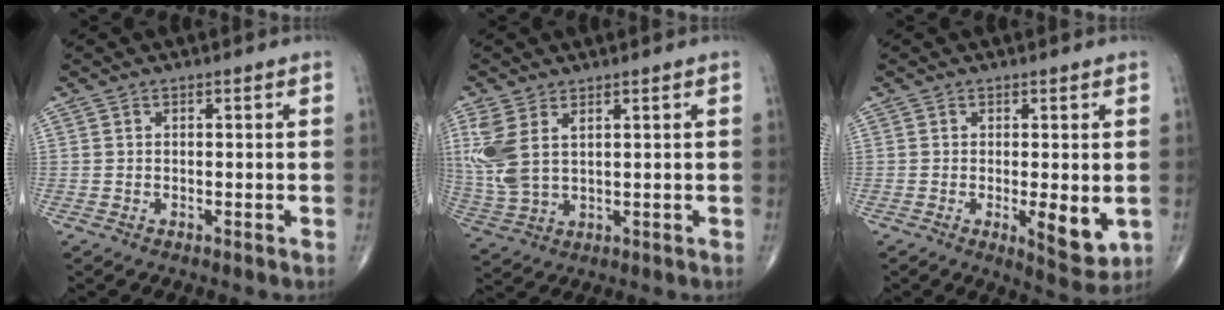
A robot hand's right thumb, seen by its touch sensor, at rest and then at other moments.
{"total": 8.8, "force": [3.0, 4.9, 6.7], "torque": [-0.172, -0.003, 0.074]}
{"total": 6.5, "force": [-1.0, 2.4, 6.0], "torque": [-0.078, -0.019, -0.008]}